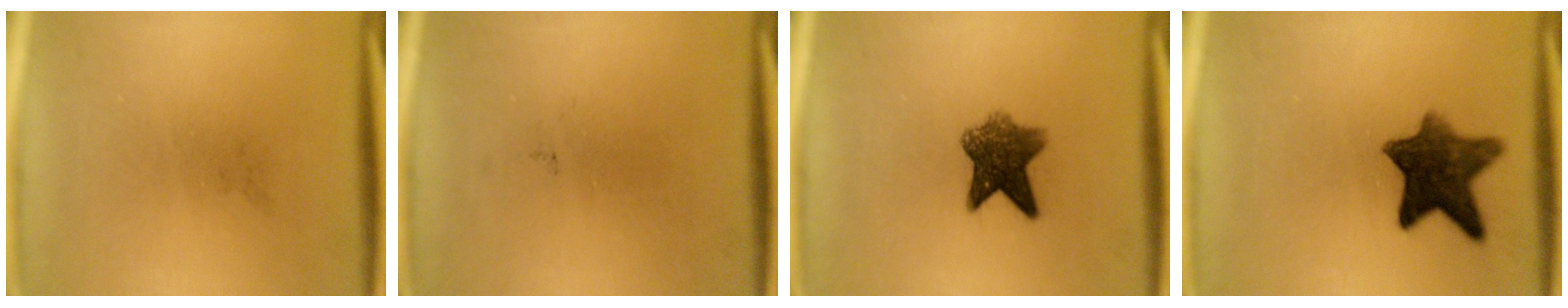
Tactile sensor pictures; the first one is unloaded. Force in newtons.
{"total": 0.0}
{"total": 7.3}
{"total": 9.9}